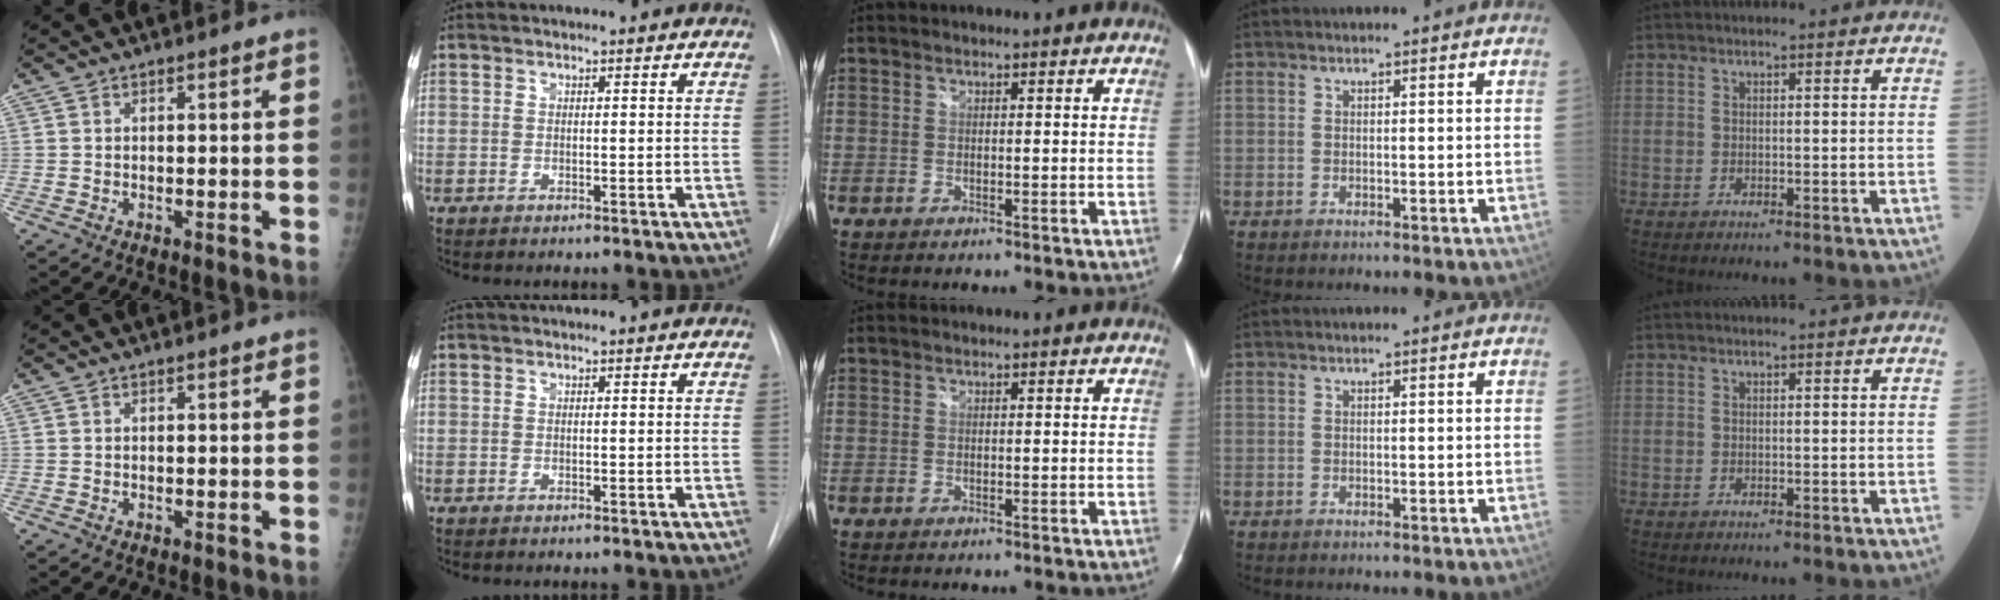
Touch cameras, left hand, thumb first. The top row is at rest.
{}